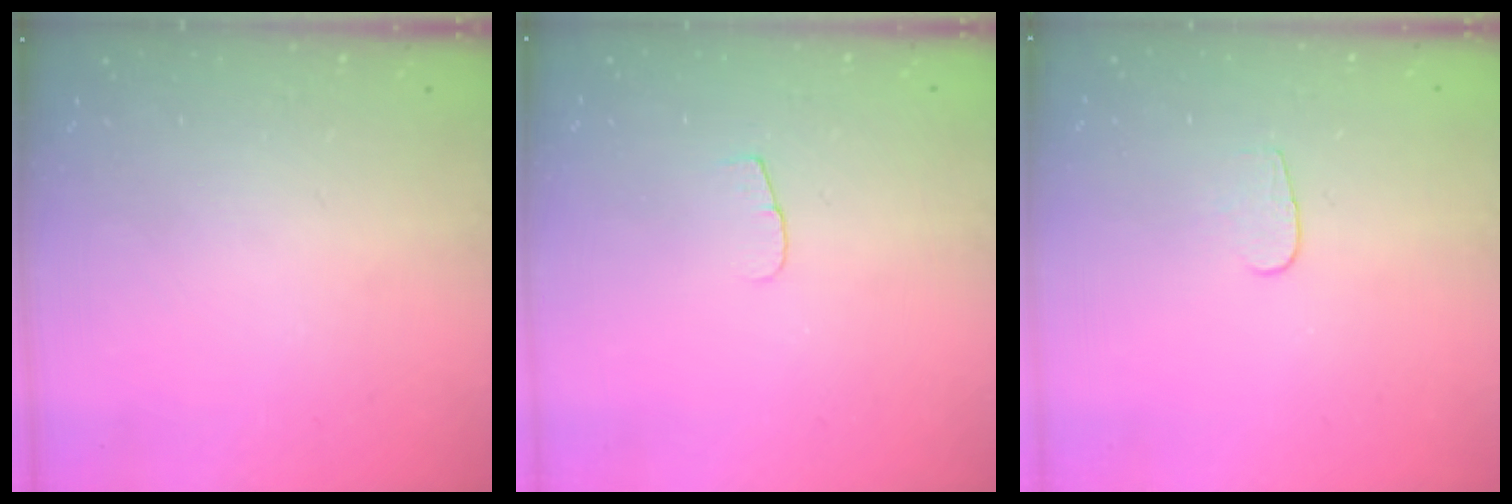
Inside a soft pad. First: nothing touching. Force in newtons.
{"total": 3.7, "press": 3.7, "slide": 0.4}
{"total": 3.6, "press": 3.6, "slide": 0.3}